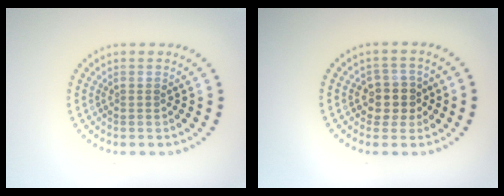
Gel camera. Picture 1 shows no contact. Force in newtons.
{"total": 2.9, "press": 2.6, "slide": 1.2}